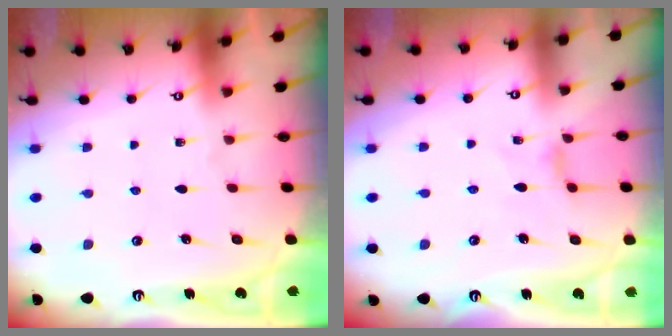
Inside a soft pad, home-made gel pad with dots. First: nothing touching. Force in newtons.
{"total": 1.1, "press": 1.0, "slide": 0.3}